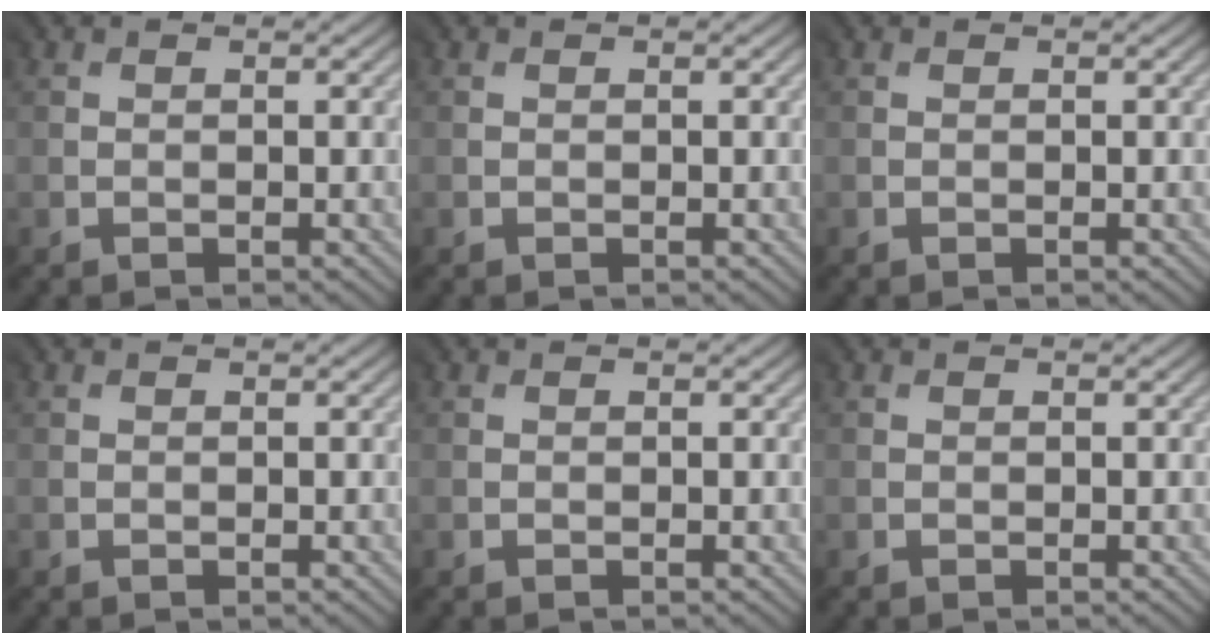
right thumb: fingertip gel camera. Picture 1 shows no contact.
{"total": 0.0}
{"total": 0.0}
{"total": 0.0}
{"total": 0.0}
{"total": 0.0}